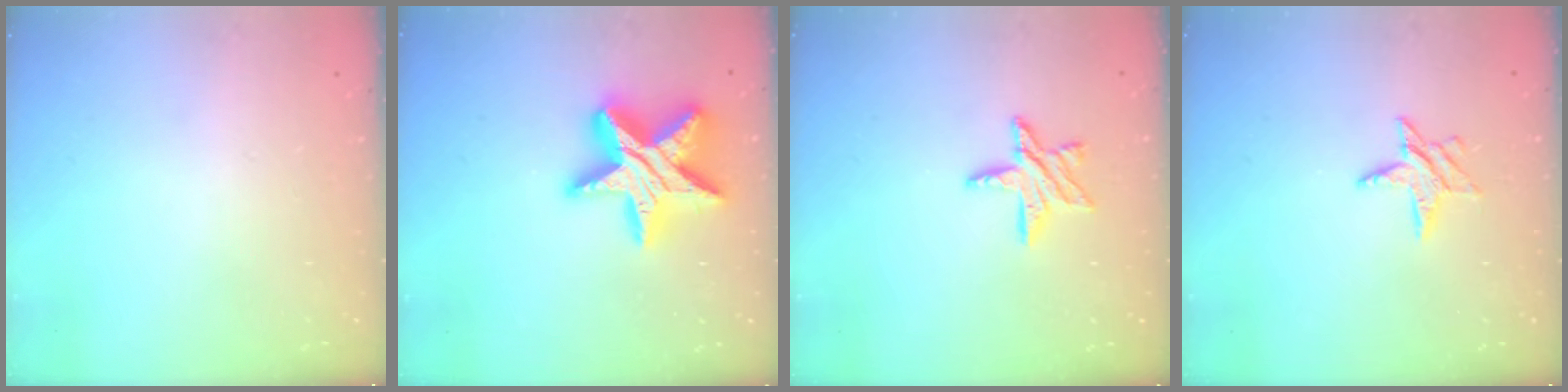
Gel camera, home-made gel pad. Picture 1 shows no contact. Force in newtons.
{"total": 20.3, "press": 20.2, "slide": 1.8}
{"total": 9.3, "press": 9.2, "slide": 0.8}
{"total": 6.5, "press": 6.5, "slide": 0.3}